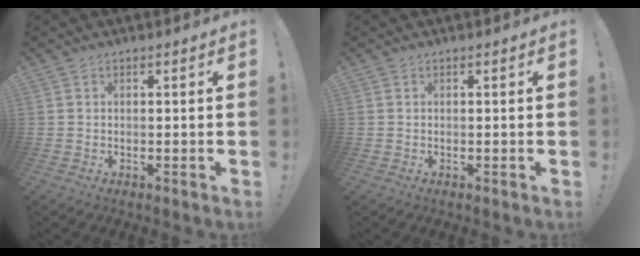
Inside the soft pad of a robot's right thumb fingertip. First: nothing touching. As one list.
[{"total": 0.0}]